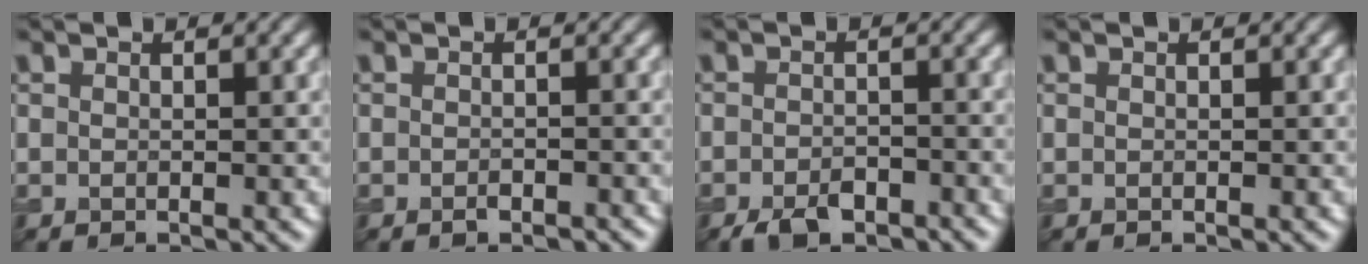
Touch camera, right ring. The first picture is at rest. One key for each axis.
{"total": 1.2, "fx": -0.8, "fy": 0.5, "fz": 0.7, "tx": -0.012, "ty": -0.001, "tz": -0.014}
{"total": 3.3, "fx": -2.4, "fy": 1.5, "fz": 1.7, "tx": -0.027, "ty": 0.000, "tz": -0.042}
{"total": 0.0}